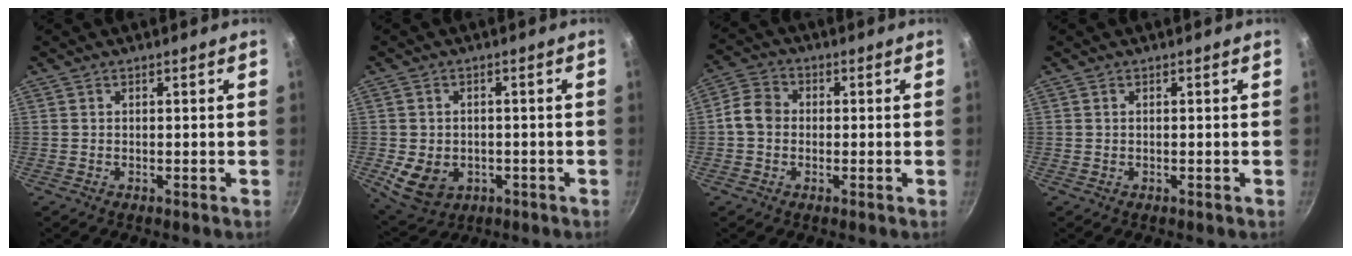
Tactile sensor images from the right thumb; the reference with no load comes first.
{"total": 8.4, "force": [-2.0, 6.5, 4.8], "torque": [-0.071, 0.001, -0.015]}
{"total": 5.5, "force": [-0.4, 4.7, 3.0], "torque": [-0.038, 0.011, -0.021]}
{"total": 0.0}